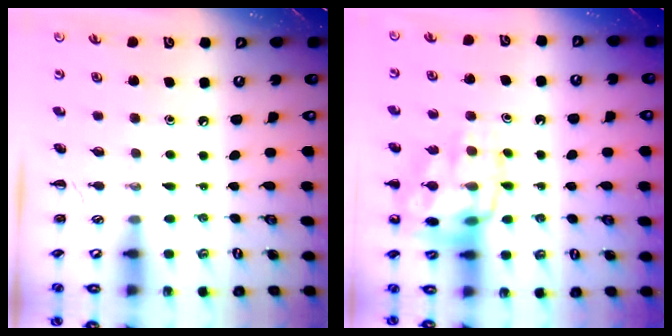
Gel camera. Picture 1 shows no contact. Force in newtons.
{"total": 14.0, "press": 13.9, "slide": 1.2}